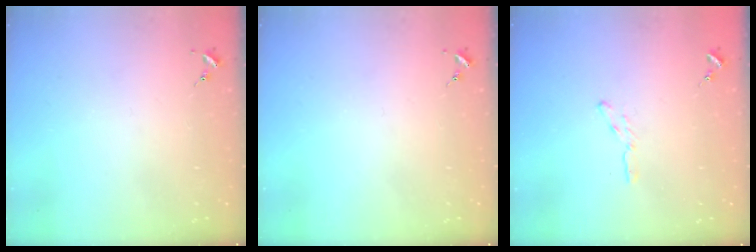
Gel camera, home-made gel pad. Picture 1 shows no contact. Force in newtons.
{"total": 0.0}
{"total": 3.0, "press": 3.0, "slide": 0.3}